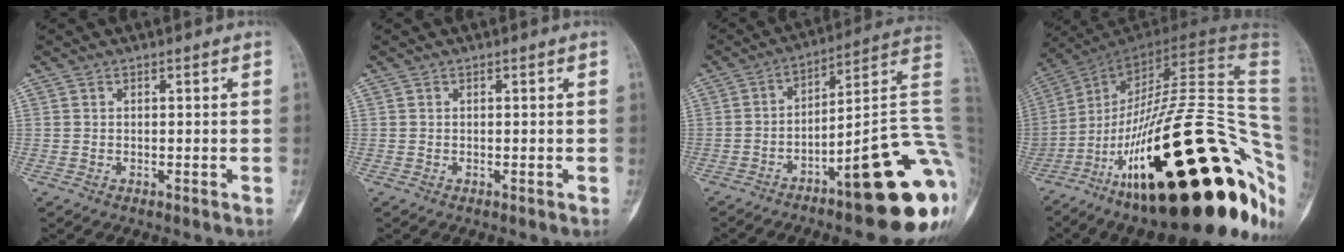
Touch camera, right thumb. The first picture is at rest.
{"total": 0.0}
{"total": 23.5, "force": [-8.7, 5.0, 21.2], "torque": [-0.209, 0.065, -0.117]}
{"total": 43.1, "force": [-13.3, 14.2, 38.4], "torque": [-0.496, 0.087, -0.208]}